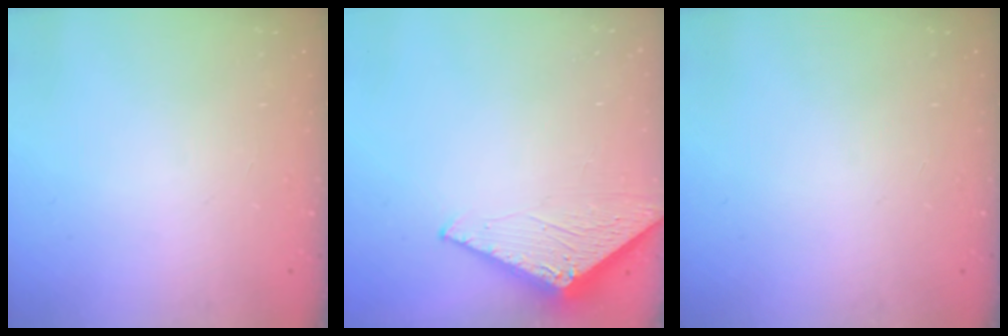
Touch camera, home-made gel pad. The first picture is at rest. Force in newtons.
{"total": 2.8, "press": 2.8, "slide": 0.2}
{"total": 0.0}